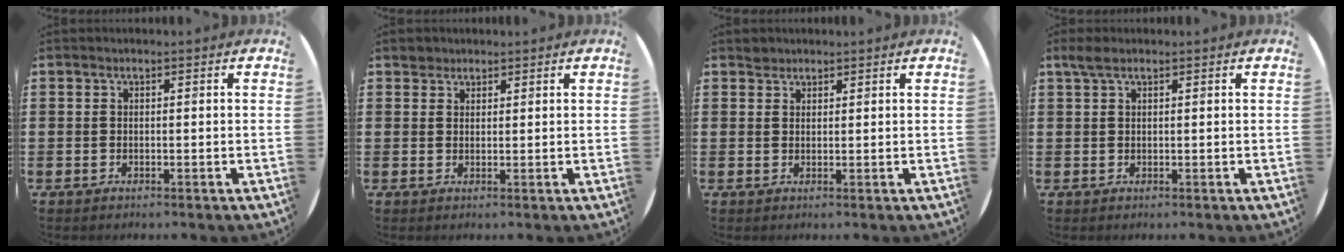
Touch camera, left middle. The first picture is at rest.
{"total": 1.6, "force": [1.5, 0.7, -0.1], "torque": [0.006, -0.001, 0.028]}
{"total": 1.2, "force": [1.1, 0.5, 0.0], "torque": [0.006, -0.003, 0.021]}
{"total": 1.6, "force": [1.2, 0.5, 1.0], "torque": [-0.022, 0.004, 0.021]}